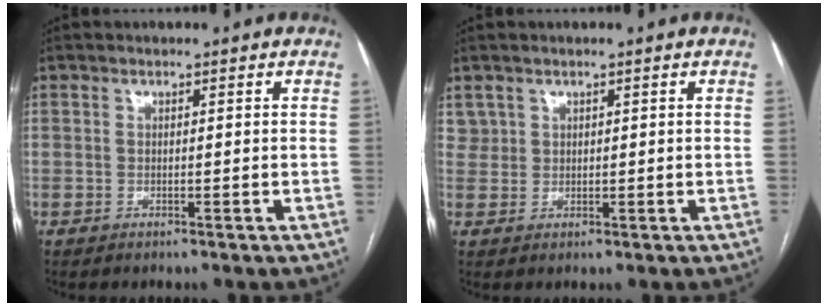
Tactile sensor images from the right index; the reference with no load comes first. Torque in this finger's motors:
{"motor_torque": [-0.23, 0.20, -0.12, -0.03]}